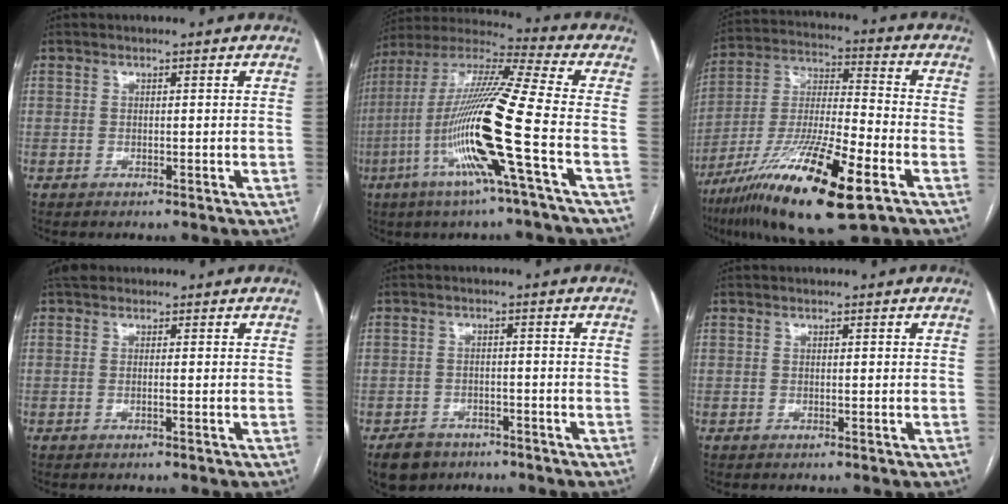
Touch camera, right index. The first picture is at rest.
{"total": 18.8, "force": [-5.9, -1.2, 17.8], "torque": [-0.361, -0.015, -0.125]}
{"total": 21.2, "force": [-11.1, 2.7, 17.8], "torque": [-0.336, -0.043, -0.195]}
{"total": 1.5, "force": [0.7, 0.6, 1.2], "torque": [-0.032, 0.010, 0.010]}
{"total": 6.3, "force": [-4.3, 4.1, 2.0], "torque": [-0.041, 0.001, -0.067]}
{"total": 0.0}